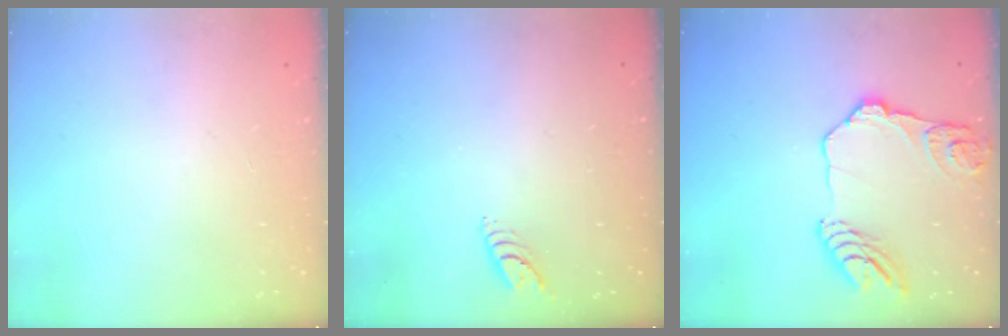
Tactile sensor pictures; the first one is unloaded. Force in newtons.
{"total": 5.6, "press": 5.6, "slide": 0.4}
{"total": 16.0, "press": 15.9, "slide": 1.7}